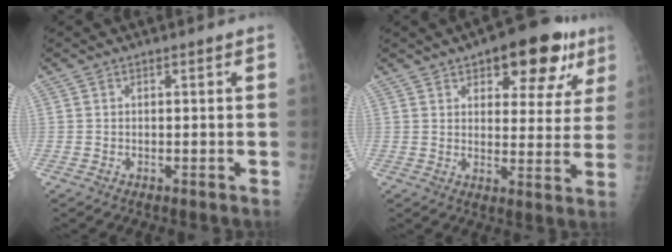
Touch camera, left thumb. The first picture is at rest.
{"total": 15.3, "force": [8.5, 7.1, 10.6], "torque": [-0.089, -0.022, 0.113]}